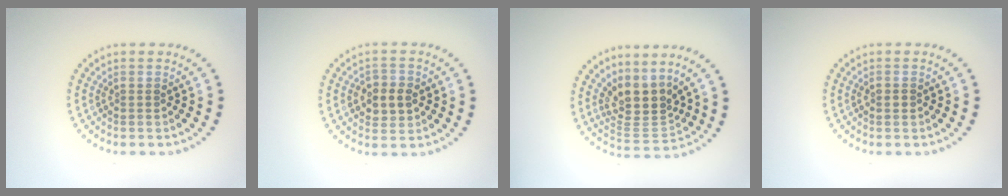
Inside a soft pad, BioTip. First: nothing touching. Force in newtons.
{"total": 2.8, "press": 2.8, "slide": 0.4}
{"total": 3.9, "press": 2.9, "slide": 2.6}
{"total": 1.1, "press": 1.1, "slide": 0.1}